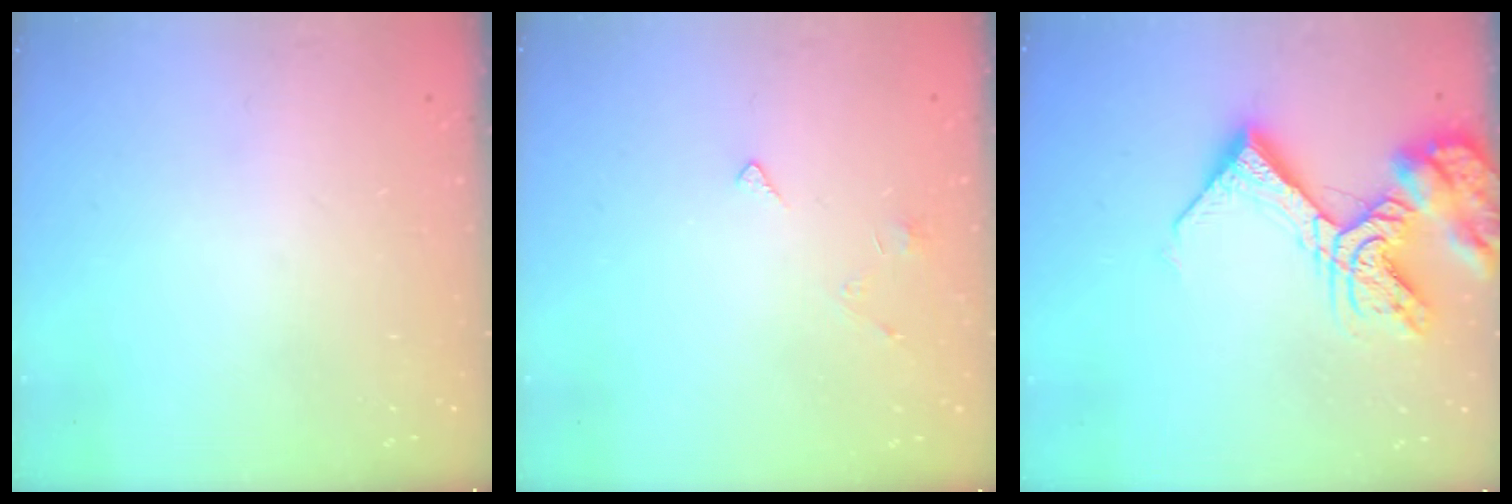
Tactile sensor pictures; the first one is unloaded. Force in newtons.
{"total": 2.0, "press": 1.9, "slide": 0.4}
{"total": 16.2, "press": 16.1, "slide": 2.4}